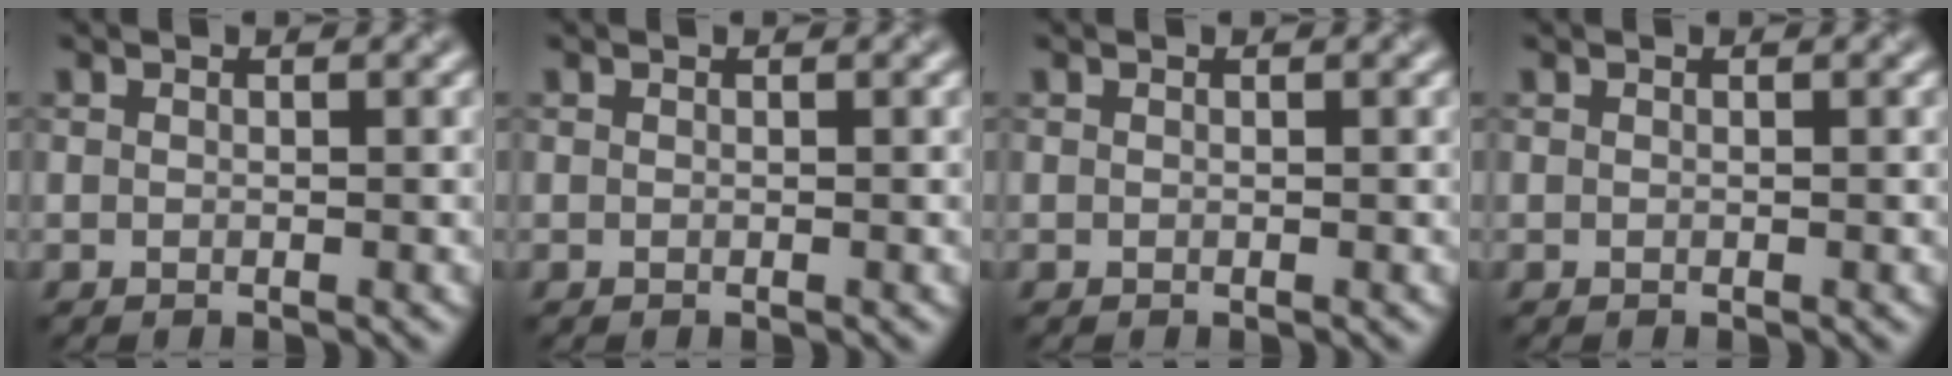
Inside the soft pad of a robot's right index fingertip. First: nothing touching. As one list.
[{"total": 0.0}, {"total": 0.0}, {"total": 0.0}]